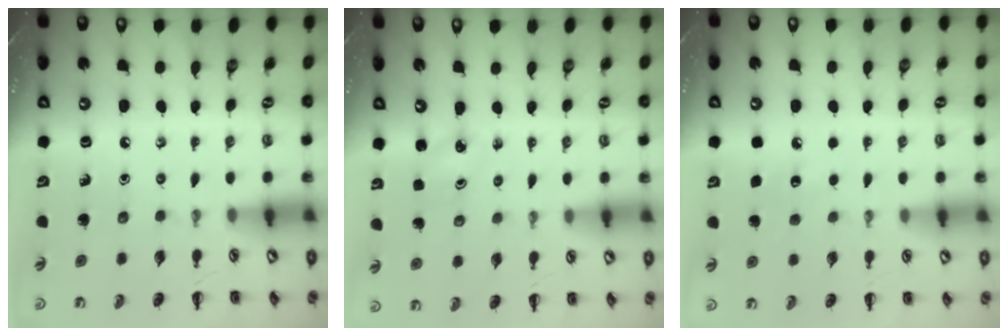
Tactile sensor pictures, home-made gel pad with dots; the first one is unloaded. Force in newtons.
{"total": 1.9, "press": 1.8, "slide": 0.5}
{"total": 4.8, "press": 4.6, "slide": 1.2}